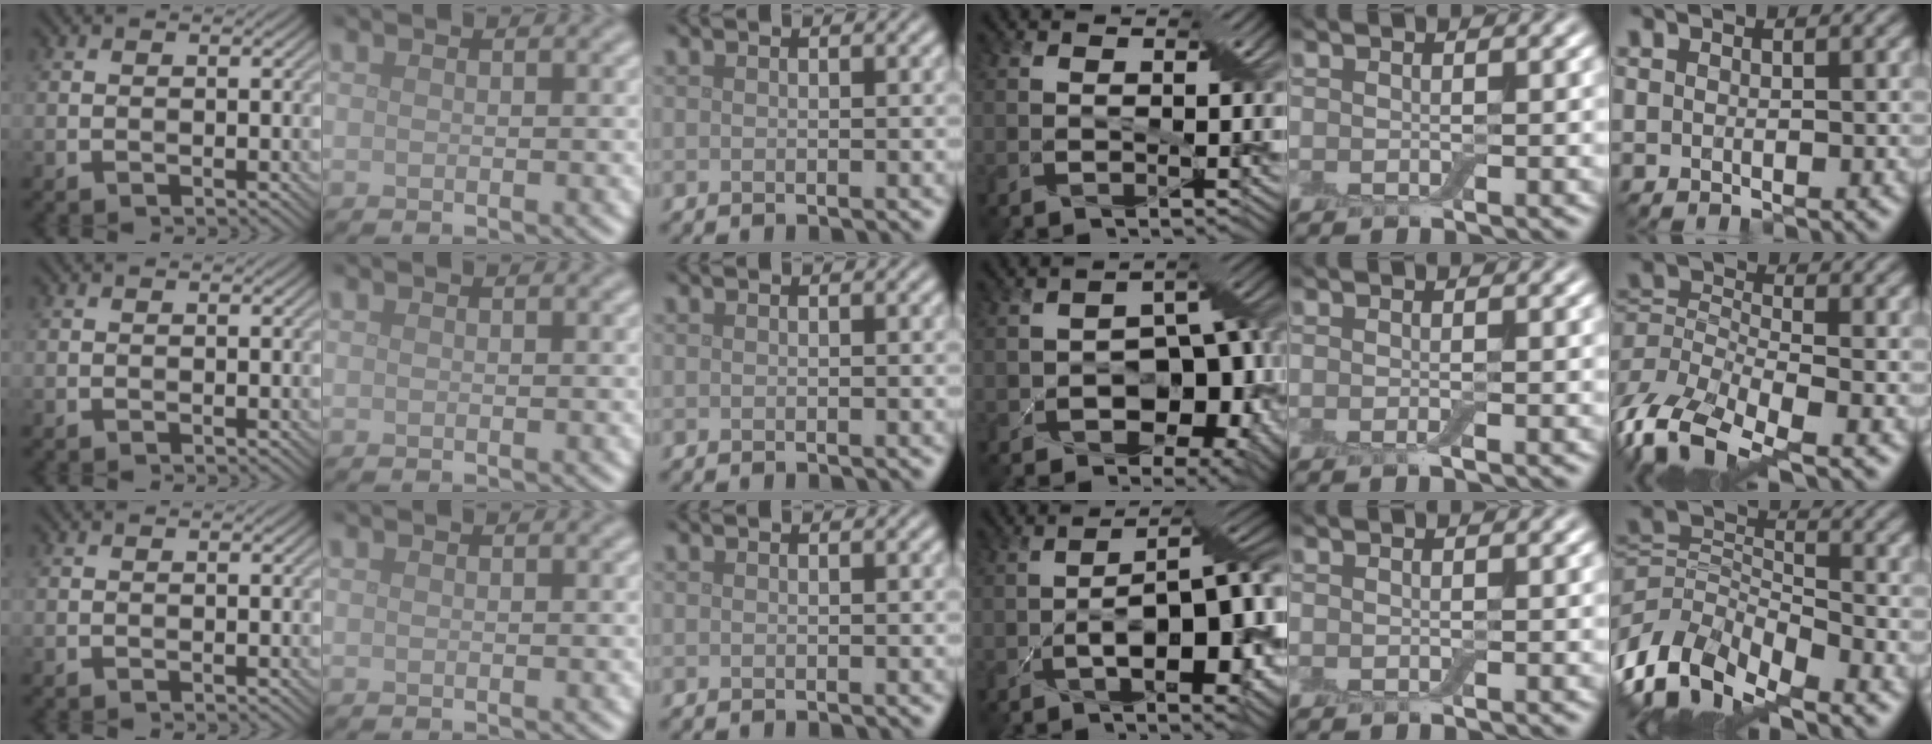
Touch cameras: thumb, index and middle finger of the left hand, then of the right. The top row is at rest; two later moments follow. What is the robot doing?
{"motion": "pour", "object": "bowl"}